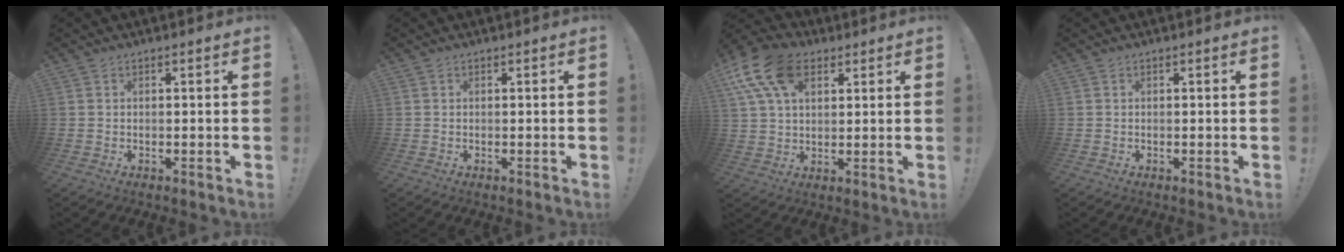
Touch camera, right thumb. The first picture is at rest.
{"total": 0.0}
{"total": 15.7, "force": [6.9, 9.9, 10.0], "torque": [-0.196, -0.020, 0.128]}
{"total": 0.0}